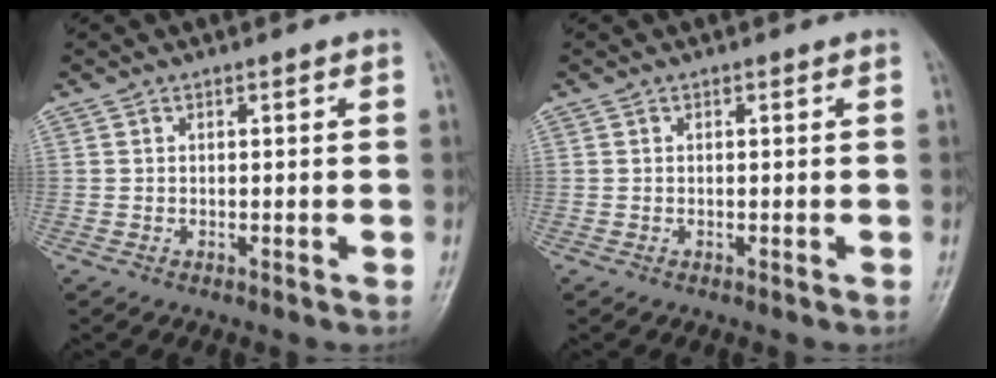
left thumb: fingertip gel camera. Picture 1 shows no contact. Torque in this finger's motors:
{"motor_torque": [0.94, -0.05, 0.16, 0.22, 0.00]}